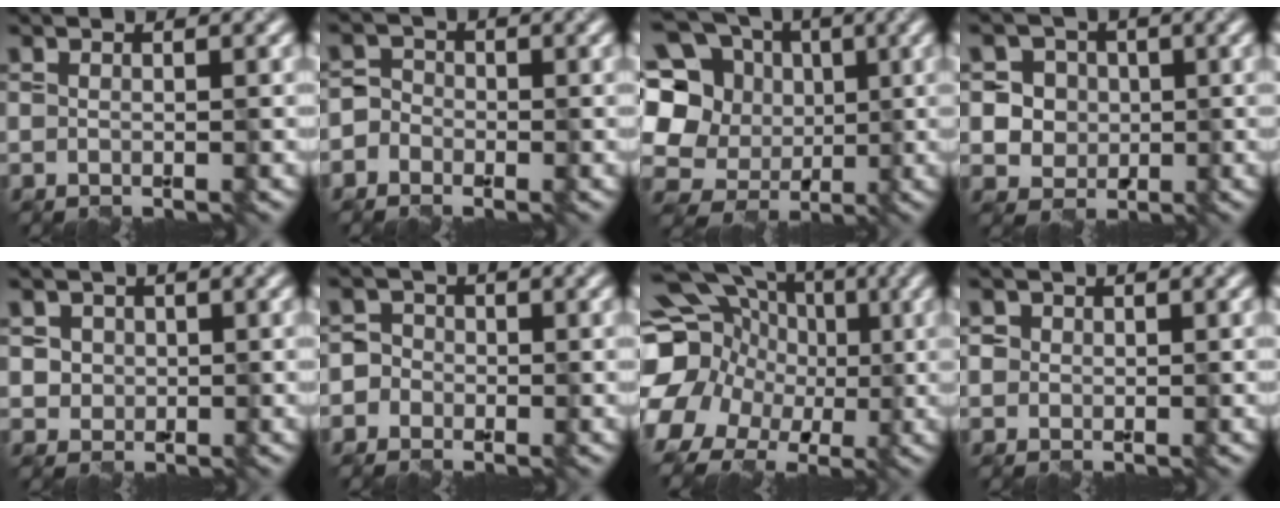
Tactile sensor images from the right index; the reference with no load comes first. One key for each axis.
{"total": 2.6, "fx": -1.4, "fy": 2.2, "fz": 0.3, "tx": 0.019, "ty": 0.013, "tz": -0.036}
{"total": 15.9, "fx": 1.8, "fy": 14.2, "fz": 7.0, "tx": -0.199, "ty": 0.031, "tz": 0.015}
{"total": 5.6, "fx": 1.0, "fy": 5.2, "fz": 1.9, "tx": -0.025, "ty": 0.020, "tz": 0.012}
{"total": 2.5, "fx": 0.7, "fy": 2.2, "fz": 0.9, "tx": -0.013, "ty": 0.006, "tz": 0.019}
{"total": 3.1, "fx": -1.3, "fy": 2.8, "fz": 0.3, "tx": 0.027, "ty": 0.012, "tz": -0.045}
{"total": 14.8, "fx": 0.2, "fy": 13.0, "fz": 6.9, "tx": -0.169, "ty": 0.025, "tz": -0.022}
{"total": 1.9, "fx": 0.7, "fy": 1.7, "fz": 0.6, "tx": 0.000, "ty": 0.008, "tz": 0.010}